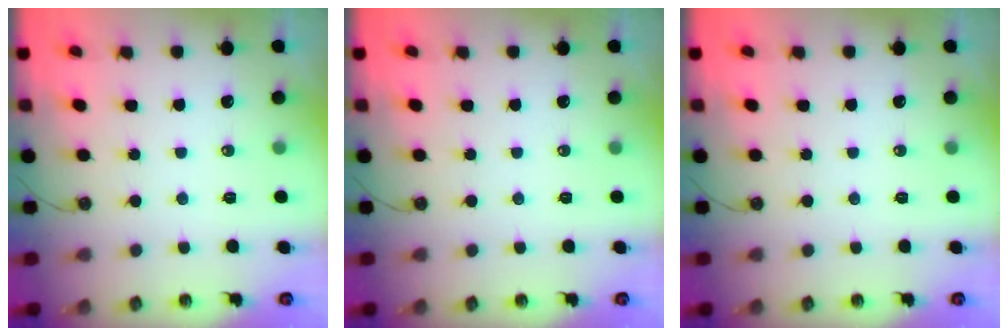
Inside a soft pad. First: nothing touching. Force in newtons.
{"total": 0.0}
{"total": 0.0}